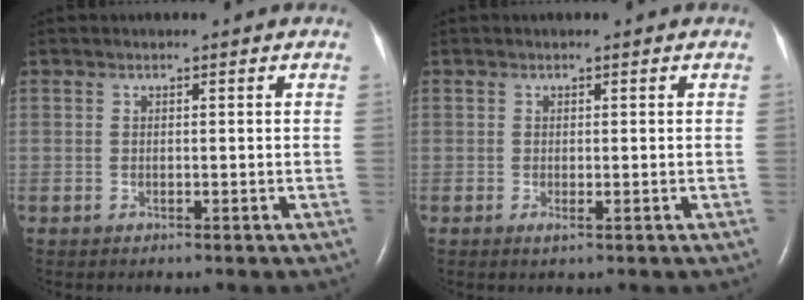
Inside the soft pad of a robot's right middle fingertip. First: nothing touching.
{"total": 0.7, "force": [-0.2, 0.1, 0.7], "torque": [-0.014, -0.004, -0.003]}